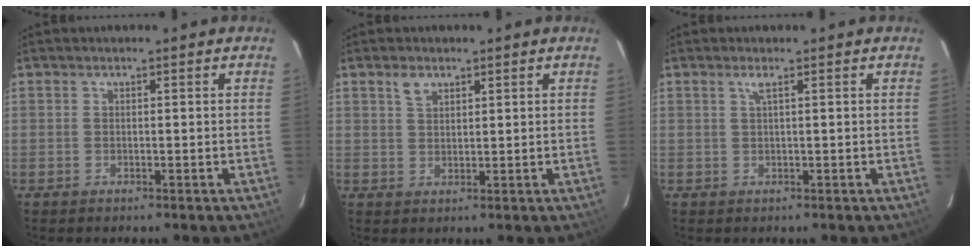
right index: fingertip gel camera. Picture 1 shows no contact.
{"total": 2.7, "force": [1.7, 1.6, 1.4], "torque": [-0.025, 0.006, 0.034]}
{"total": 1.1, "force": [0.5, -0.3, 0.9], "torque": [-0.018, 0.001, 0.008]}